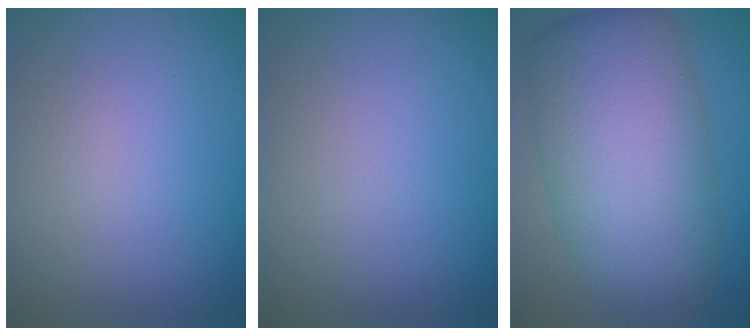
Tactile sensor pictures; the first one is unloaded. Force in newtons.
{"total": 0.0}
{"total": 11.1, "press": 11.1, "slide": 0.4}